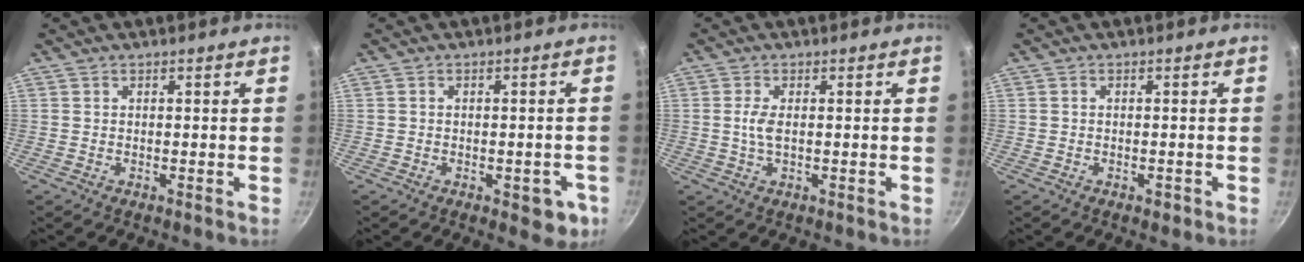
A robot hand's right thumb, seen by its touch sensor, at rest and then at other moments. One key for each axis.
{"total": 5.9, "fx": -2.3, "fy": 3.1, "fz": 4.5, "tx": -0.026, "ty": 0.016, "tz": -0.022}
{"total": 2.7, "fx": 0.1, "fy": 1.0, "fz": 2.6, "tx": -0.061, "ty": 0.001, "tz": -0.001}
{"total": 1.4, "fx": -0.8, "fy": 0.9, "fz": 0.9, "tx": -0.014, "ty": 0.005, "tz": -0.008}